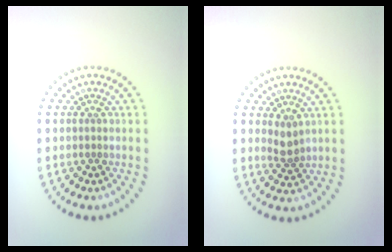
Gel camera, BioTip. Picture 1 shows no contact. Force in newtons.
{"total": 1.7, "press": 1.4, "slide": 1.0}